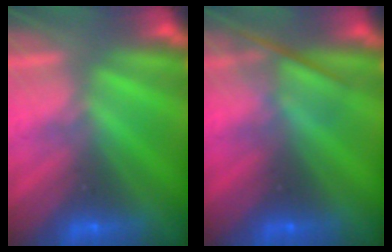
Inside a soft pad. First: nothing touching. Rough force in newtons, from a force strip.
{"total": 2.4}